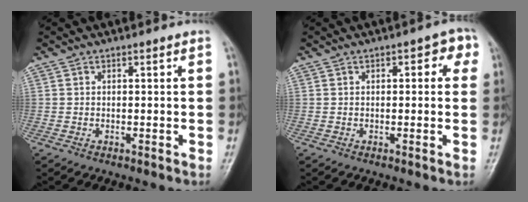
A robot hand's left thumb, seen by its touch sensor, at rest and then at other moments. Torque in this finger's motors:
{"motor_torque": [-0.16, 0.09, 0.04, -0.12, 0.06]}